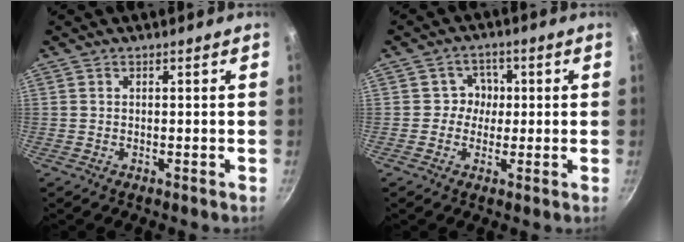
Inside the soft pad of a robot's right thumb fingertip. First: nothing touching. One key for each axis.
{"total": 4.1, "fx": 0.1, "fy": 3.9, "fz": 1.3, "tx": 0.015, "ty": 0.012, "tz": -0.009}